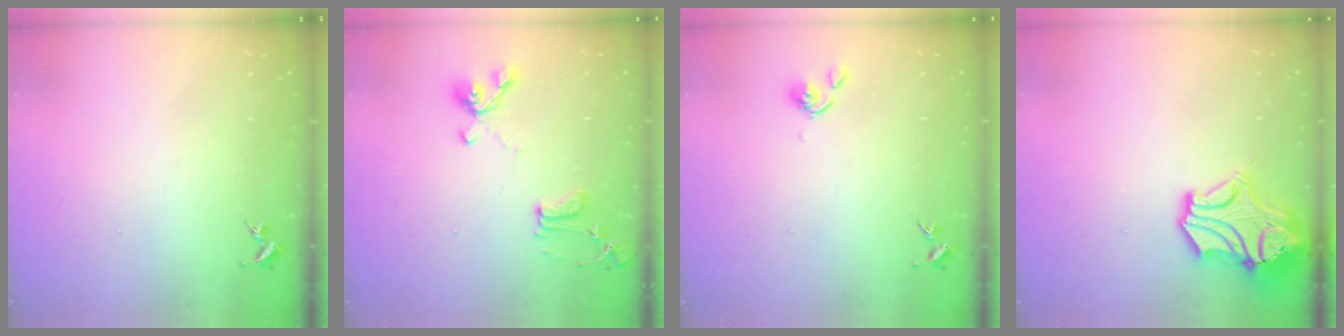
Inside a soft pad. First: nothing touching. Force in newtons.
{"total": 12.8, "press": 12.8, "slide": 0.7}
{"total": 3.9, "press": 3.8, "slide": 0.8}
{"total": 14.6, "press": 14.5, "slide": 2.0}